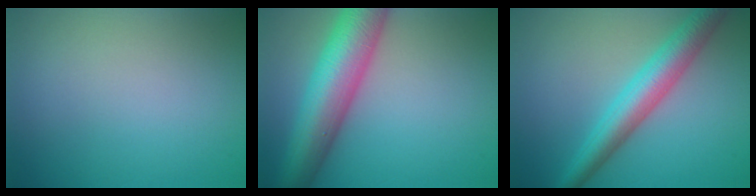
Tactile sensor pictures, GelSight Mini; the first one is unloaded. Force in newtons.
{"total": 9.3, "press": 9.3, "slide": 0.3}
{"total": 5.5, "press": 5.5, "slide": 0.1}